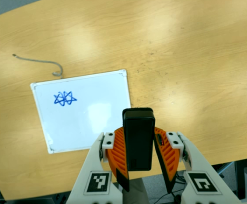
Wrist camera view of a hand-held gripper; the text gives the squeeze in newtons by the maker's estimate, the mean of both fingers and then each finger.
{"total": 6.4, "left": 5.7, "right": 7.2}